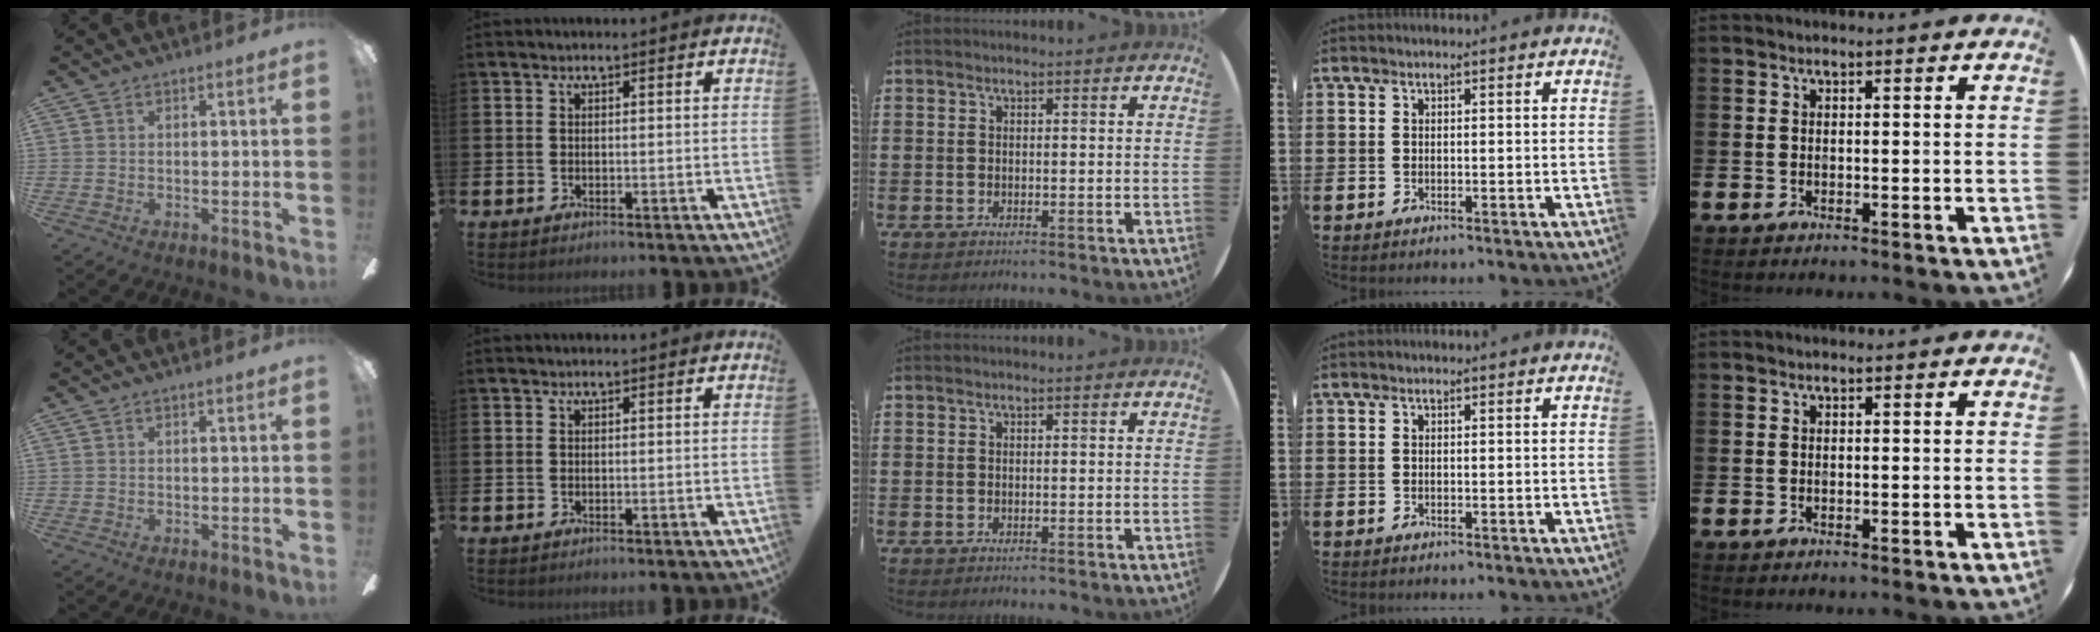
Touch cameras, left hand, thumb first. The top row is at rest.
{}